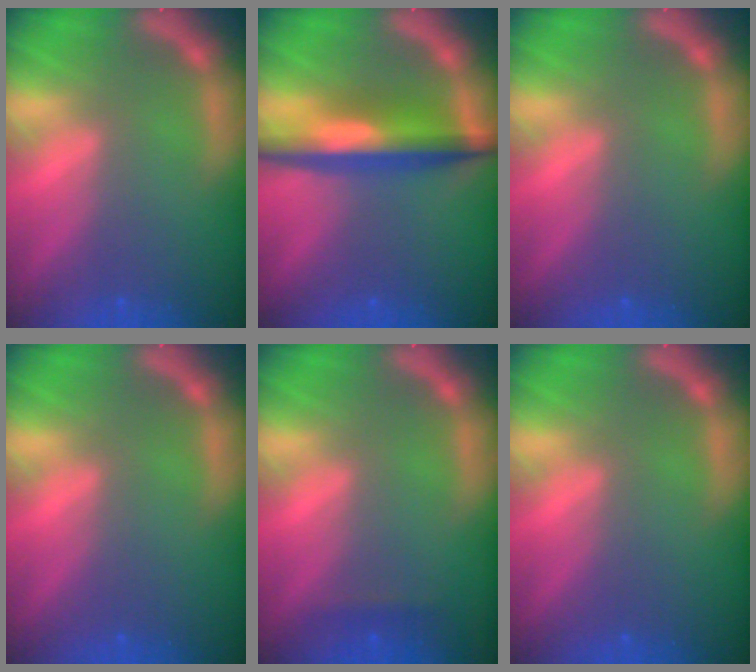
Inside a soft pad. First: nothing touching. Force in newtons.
{"total": 6.5}
{"total": 0.0}
{"total": 0.0}
{"total": 0.9}
{"total": 0.0}